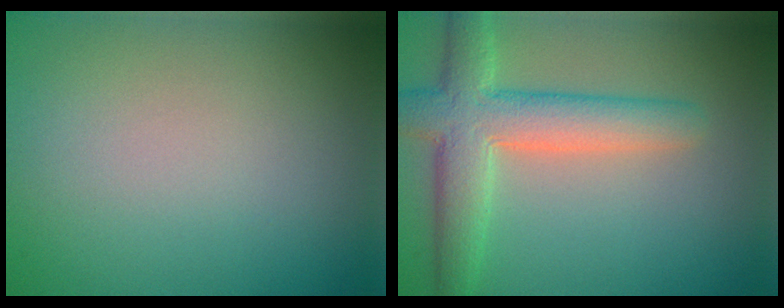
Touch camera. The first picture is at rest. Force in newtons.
{"total": 5.9, "press": 5.9, "slide": 0.6}